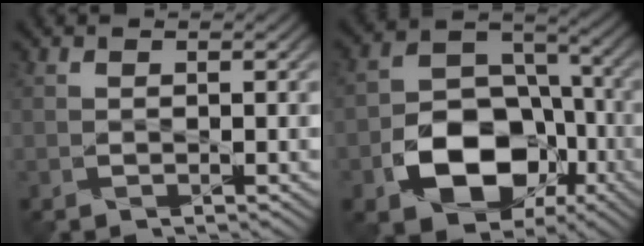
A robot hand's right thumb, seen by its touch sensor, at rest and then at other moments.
{"total": 13.3, "force": [-5.3, 9.5, 7.8], "torque": [-0.143, -0.028, -0.097]}